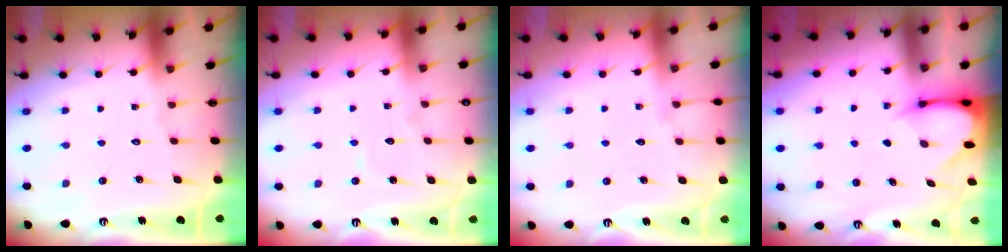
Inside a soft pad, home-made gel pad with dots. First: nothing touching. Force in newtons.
{"total": 3.8, "press": 3.8, "slide": 0.1}
{"total": 5.5, "press": 5.5, "slide": 0.6}
{"total": 3.4, "press": 3.4, "slide": 0.3}